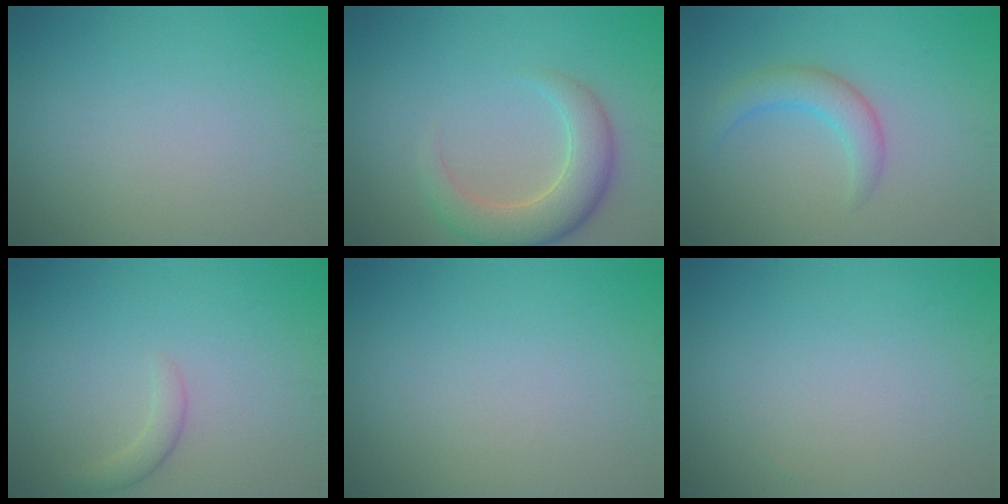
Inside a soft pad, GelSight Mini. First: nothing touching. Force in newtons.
{"total": 5.2, "press": 5.2, "slide": 0.3}
{"total": 2.8, "press": 2.8, "slide": 0.2}
{"total": 1.4, "press": 1.4, "slide": 0.1}
{"total": 0.0}
{"total": 0.0}